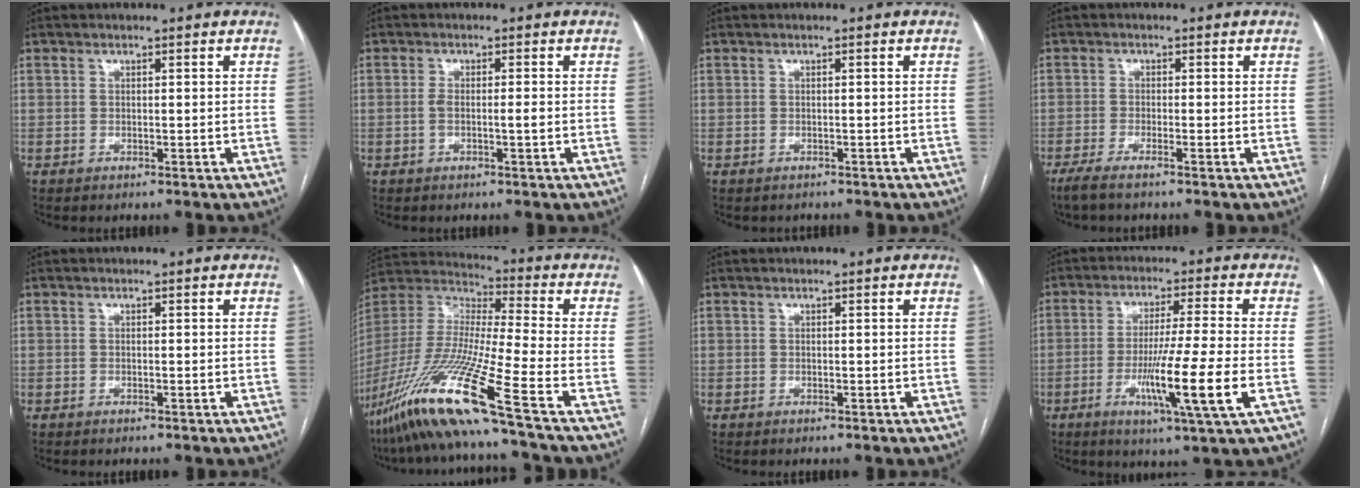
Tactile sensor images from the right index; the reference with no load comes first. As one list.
[{"total": 2.2, "force": [-0.5, 0.2, 2.1], "torque": [-0.043, 0.003, -0.008]}, {"total": 0.8, "force": [-0.7, 0.5, 0.1], "torque": [-0.007, 0.001, -0.009]}, {"total": 3.6, "force": [-2.7, -0.1, 2.3], "torque": [-0.038, -0.005, -0.051]}, {"total": 0.0}, {"total": 20.4, "force": [-13.4, -2.1, 15.3], "torque": [-0.347, -0.050, -0.259]}, {"total": 0.0}, {"total": 12.0, "force": [-3.5, -1.2, 11.4], "torque": [-0.207, -0.026, -0.066]}]